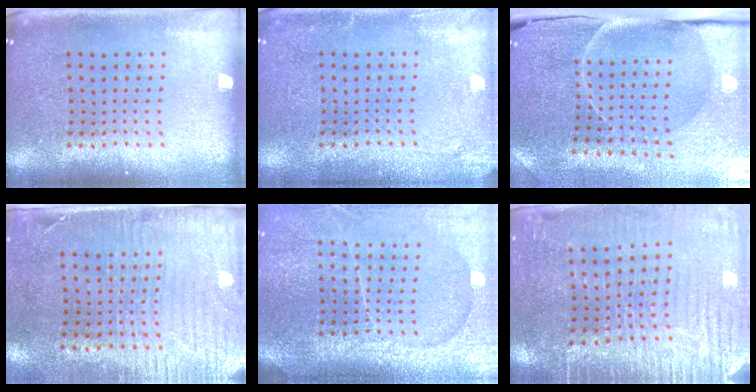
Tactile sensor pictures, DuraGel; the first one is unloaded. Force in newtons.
{"total": 2.0, "press": 1.9, "slide": 0.1}
{"total": 3.7, "press": 3.6, "slide": 1.1}
{"total": 3.0, "press": 2.4, "slide": 1.7}
{"total": 4.1, "press": 3.6, "slide": 2.0}
{"total": 3.5, "press": 3.3, "slide": 0.9}